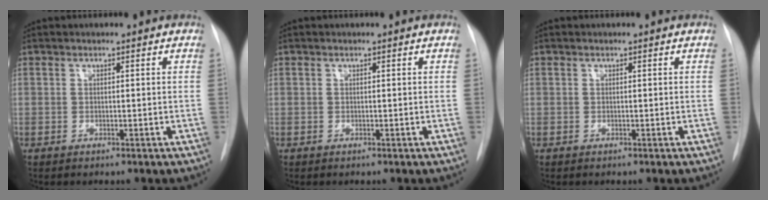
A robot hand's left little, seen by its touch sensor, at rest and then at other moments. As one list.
[{"total": 0.0}, {"total": 0.0}]